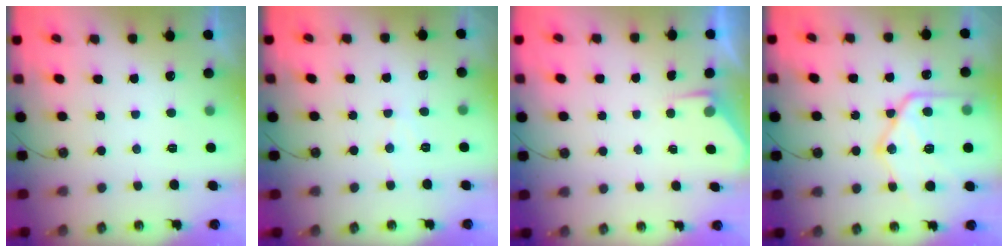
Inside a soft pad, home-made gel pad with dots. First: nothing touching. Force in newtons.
{"total": 4.3, "press": 4.2, "slide": 0.7}
{"total": 2.8, "press": 2.8, "slide": 0.5}
{"total": 20.7, "press": 20.6, "slide": 1.9}